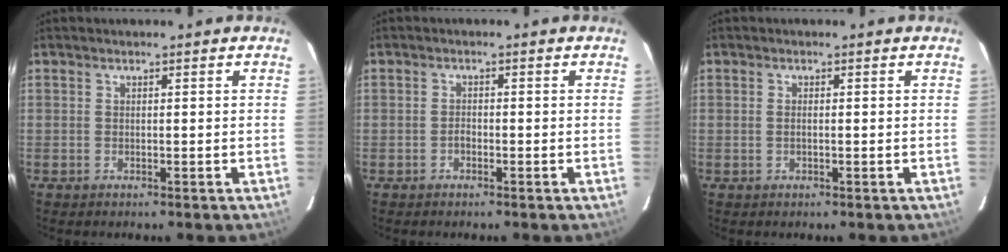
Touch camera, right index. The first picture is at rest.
{"total": 0.9, "force": [-0.7, 0.5, 0.4], "torque": [-0.009, 0.003, -0.015]}
{"total": 0.8, "force": [-0.1, 0.2, 0.7], "torque": [-0.017, 0.001, -0.004]}